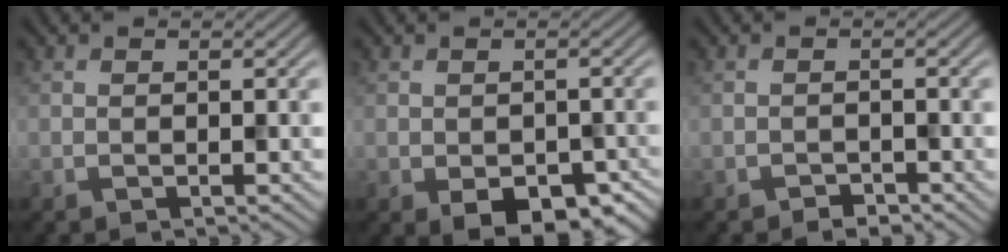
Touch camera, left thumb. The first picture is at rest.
{"total": 5.8, "force": [-2.9, 3.4, 3.8], "torque": [-0.050, -0.027, -0.029]}
{"total": 1.3, "force": [-1.1, 0.6, 0.4], "torque": [-0.005, -0.001, -0.023]}